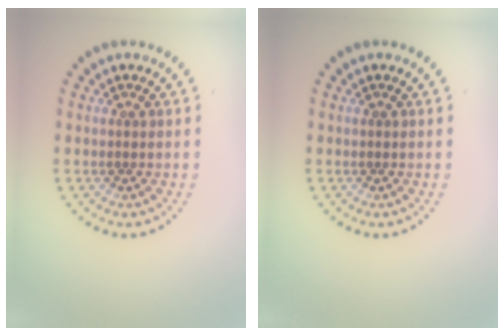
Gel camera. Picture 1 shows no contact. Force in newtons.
{"total": 0.0}